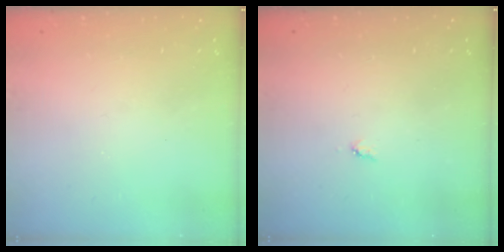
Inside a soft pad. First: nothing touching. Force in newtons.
{"total": 3.9, "press": 3.8, "slide": 0.5}